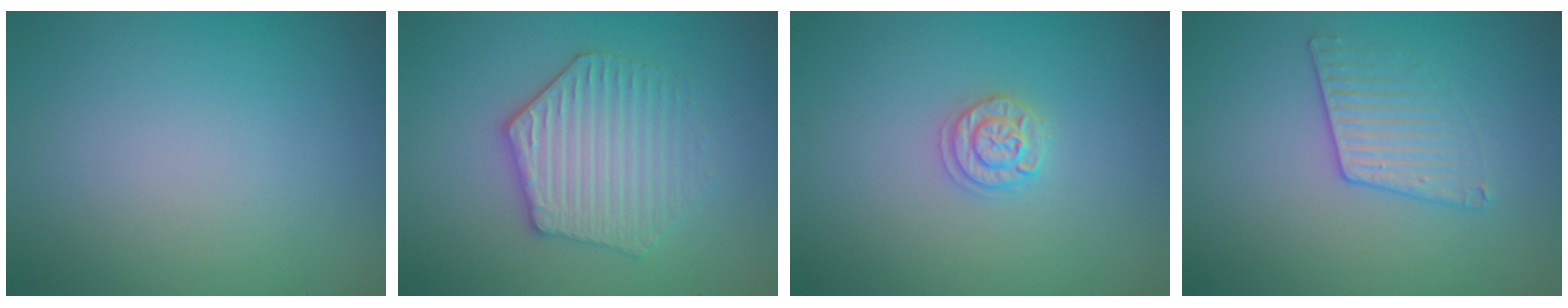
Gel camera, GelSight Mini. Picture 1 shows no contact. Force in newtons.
{"total": 4.2, "press": 3.9, "slide": 1.5}
{"total": 1.7, "press": 1.7, "slide": 0.2}
{"total": 2.0, "press": 1.5, "slide": 1.3}